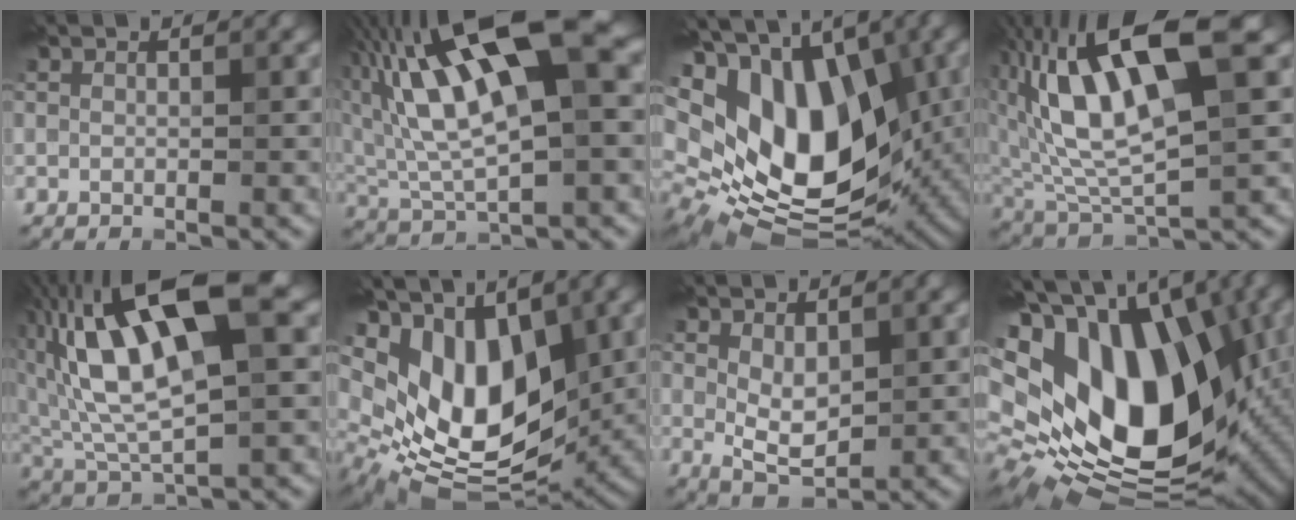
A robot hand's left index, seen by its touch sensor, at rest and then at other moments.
{"total": 14.7, "force": [4.2, 5.9, 12.8], "torque": [-0.245, 0.016, 0.071]}
{"total": 18.4, "force": [3.5, 11.7, 13.8], "torque": [-0.222, 0.008, 0.074]}
{"total": 12.0, "force": [2.9, 4.9, 10.6], "torque": [-0.205, 0.009, 0.049]}
{"total": 13.3, "force": [3.4, 5.6, 11.6], "torque": [-0.228, 0.017, 0.061]}
{"total": 11.8, "force": [3.5, 7.0, 8.9], "torque": [-0.165, -0.006, 0.063]}
{"total": 3.2, "force": [0.8, 1.7, 2.5], "torque": [-0.050, -0.006, 0.020]}
{"total": 21.2, "force": [3.3, 13.8, 15.7], "torque": [-0.260, -0.022, 0.098]}